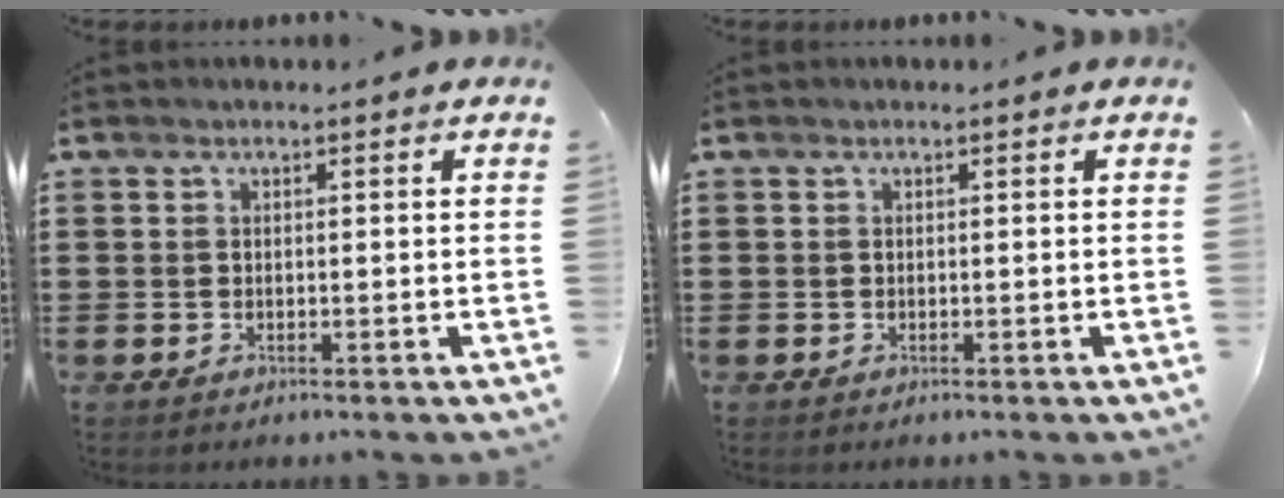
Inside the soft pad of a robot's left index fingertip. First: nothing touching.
{"total": 0.0}